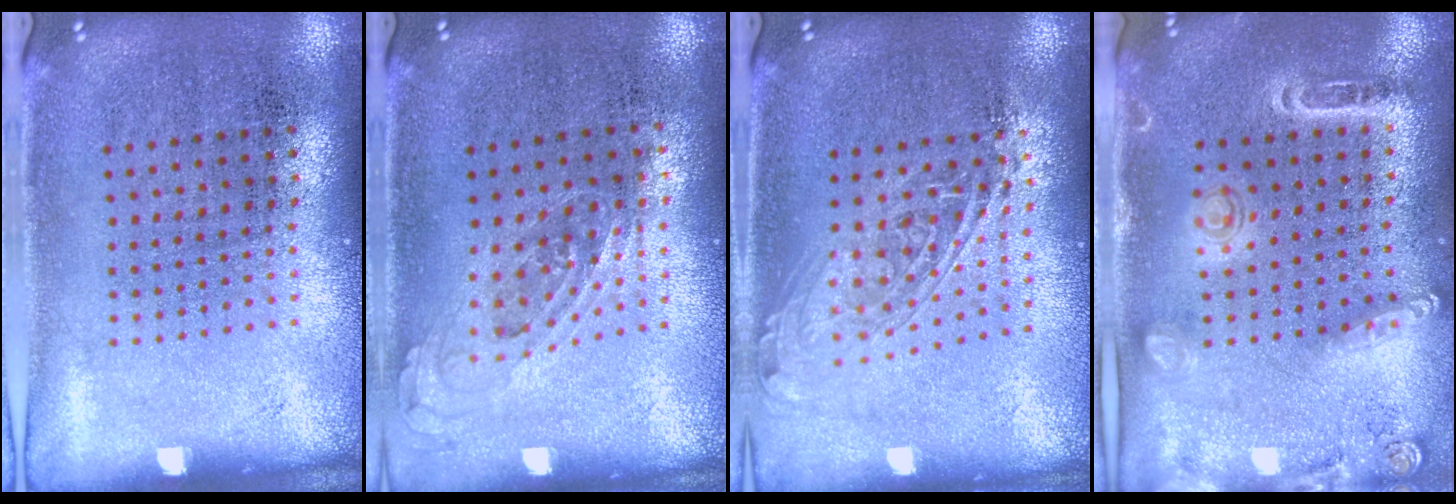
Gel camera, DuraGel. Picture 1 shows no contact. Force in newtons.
{"total": 0.8, "press": 0.7, "slide": 0.4}
{"total": 1.5, "press": 1.3, "slide": 0.9}
{"total": 1.6, "press": 1.5, "slide": 0.6}